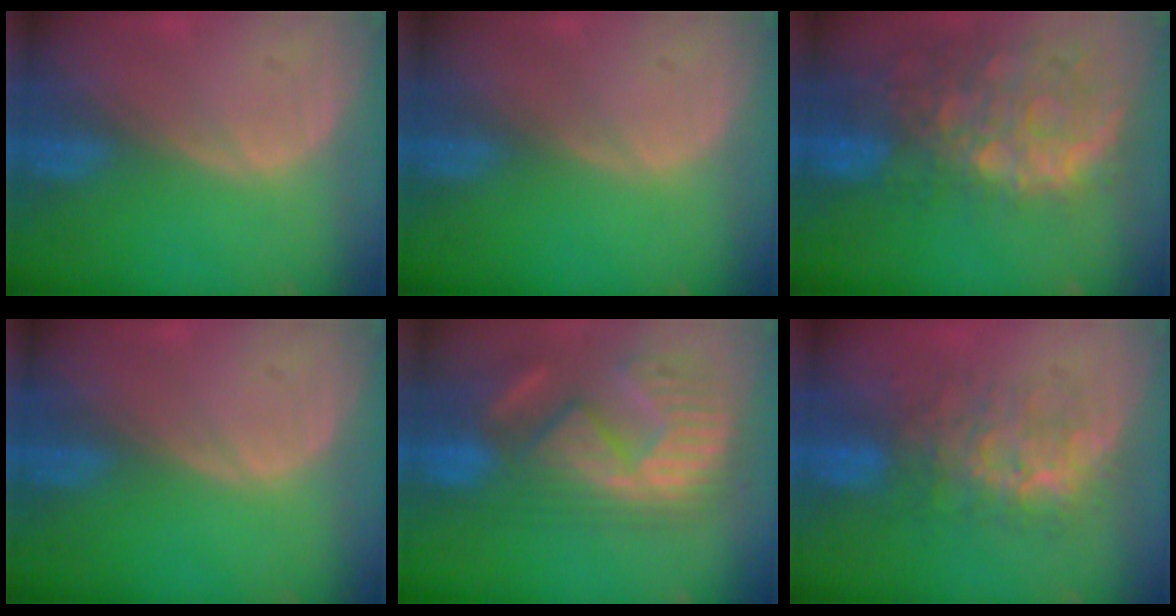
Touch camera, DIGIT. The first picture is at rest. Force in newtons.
{"total": 0.0}
{"total": 12.8, "press": 10.5, "slide": 7.3}
{"total": 0.0}
{"total": 12.3, "press": 11.6, "slide": 4.0}
{"total": 7.7, "press": 7.6, "slide": 1.4}